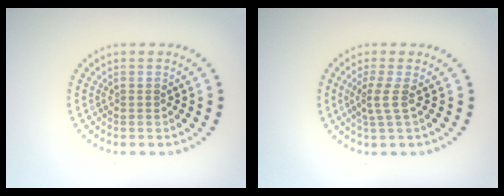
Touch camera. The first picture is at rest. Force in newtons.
{"total": 1.8, "press": 1.3, "slide": 1.3}